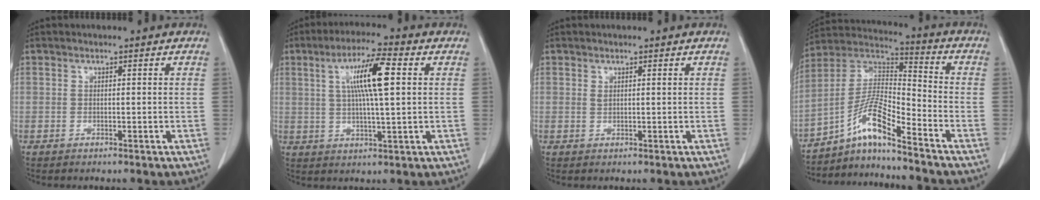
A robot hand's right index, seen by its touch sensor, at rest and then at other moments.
{"total": 9.8, "force": [2.4, 0.8, 9.5], "torque": [-0.175, 0.009, 0.041]}
{"total": 0.6, "force": [0.4, 0.1, 0.5], "torque": [-0.015, -0.001, 0.010]}
{"total": 10.2, "force": [-7.2, 0.2, 7.2], "torque": [-0.151, 0.014, -0.134]}